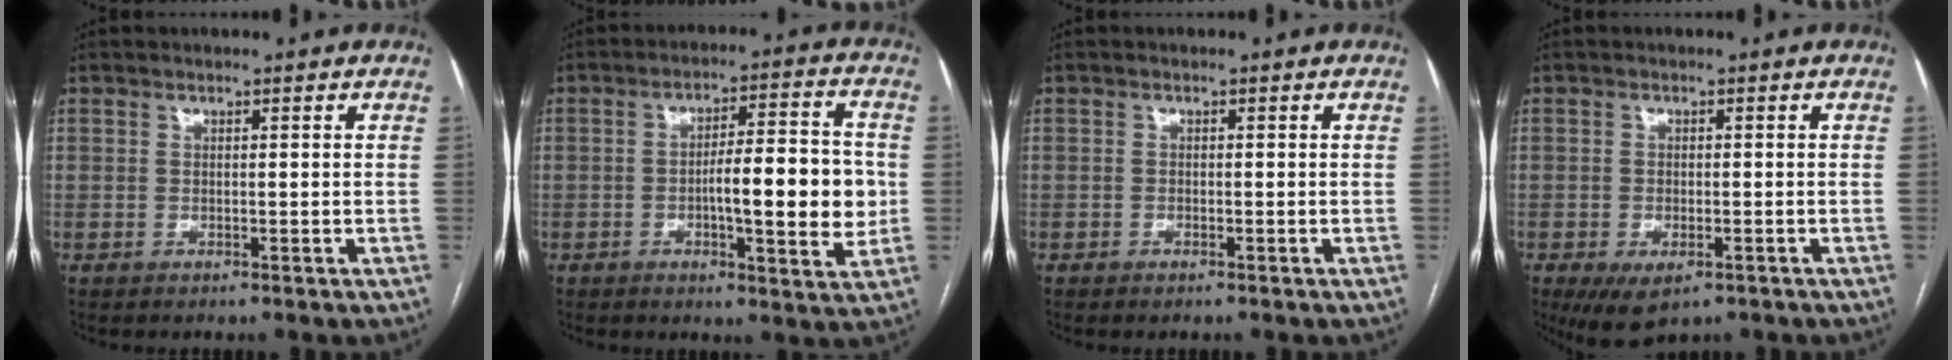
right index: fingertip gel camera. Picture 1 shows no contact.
{"total": 11.8, "force": [-1.3, 2.5, 11.5], "torque": [-0.166, 0.014, -0.019]}
{"total": 0.5, "force": [-0.3, 0.2, 0.3], "torque": [-0.006, 0.000, -0.001]}
{"total": 5.7, "force": [-3.2, 2.8, 3.8], "torque": [-0.062, -0.008, -0.041]}